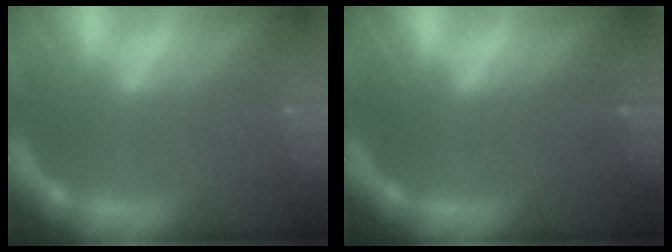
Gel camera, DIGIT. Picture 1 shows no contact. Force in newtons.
{"total": 0.9}